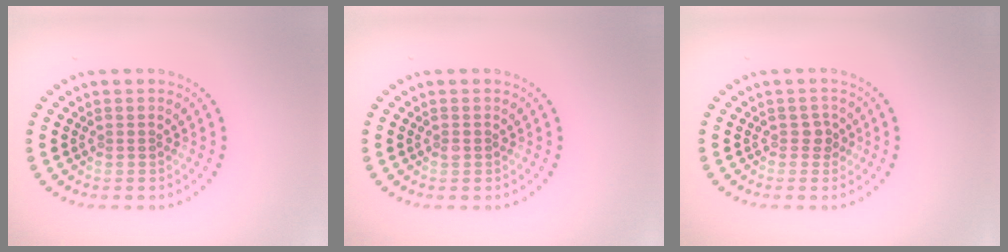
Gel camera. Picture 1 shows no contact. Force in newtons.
{"total": 0.6, "press": 0.6, "slide": 0.1}
{"total": 1.2, "press": 1.0, "slide": 0.6}